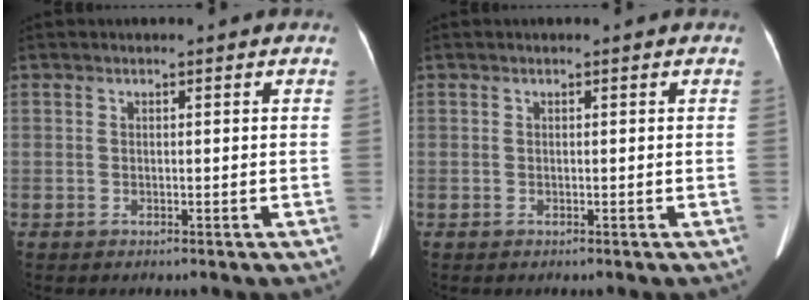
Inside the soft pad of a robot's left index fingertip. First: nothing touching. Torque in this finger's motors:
{"motor_torque": [0.00, 0.00, 0.00, 0.00]}